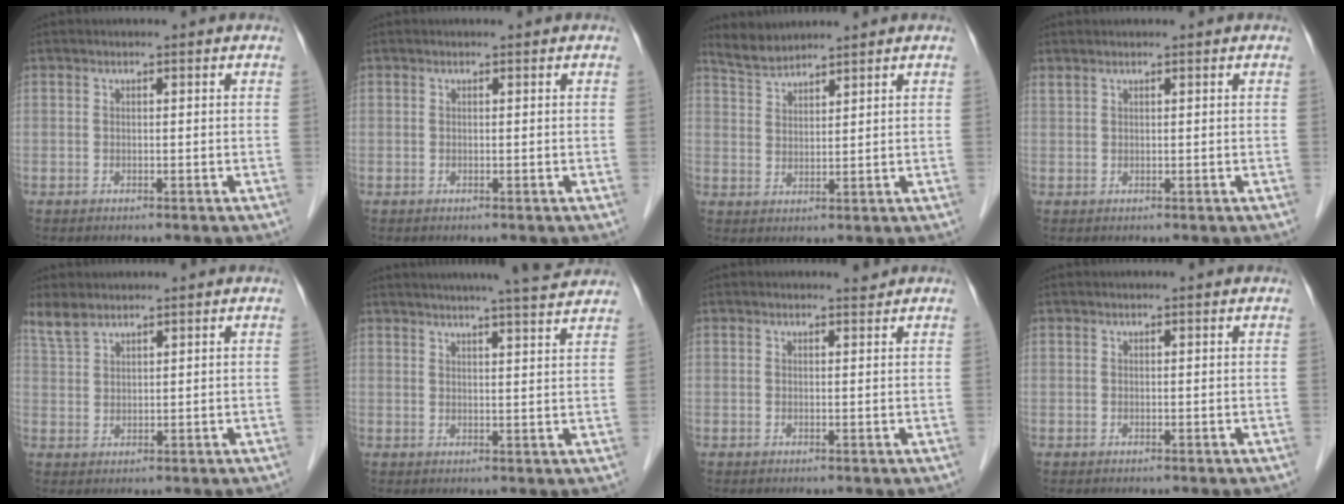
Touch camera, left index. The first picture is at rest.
{"total": 0.0}
{"total": 3.5, "force": [3.5, 0.1, 0.0], "torque": [-0.006, 0.011, 0.073]}
{"total": 0.6, "force": [0.6, 0.1, 0.2], "torque": [-0.012, 0.006, 0.019]}
{"total": 3.4, "force": [3.1, 0.9, 1.1], "torque": [-0.029, 0.013, 0.068]}
{"total": 12.1, "force": [10.9, -0.1, 5.3], "torque": [-0.080, 0.005, 0.127]}
{"total": 0.7, "force": [0.7, -0.1, -0.1], "torque": [-0.007, -0.009, 0.010]}
{"total": 0.0}